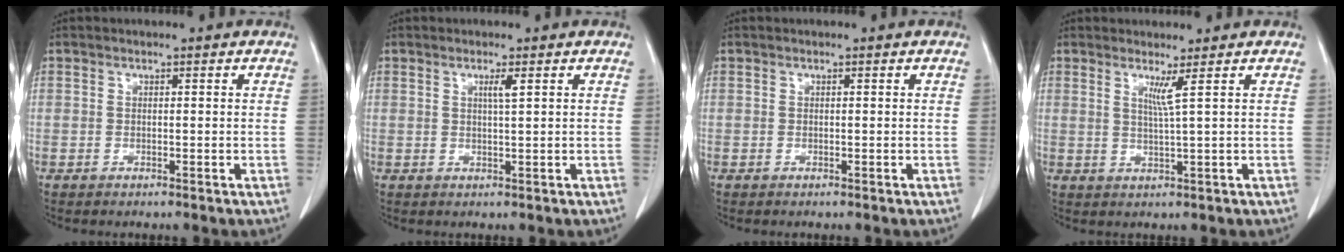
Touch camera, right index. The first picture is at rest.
{"total": 1.6, "force": [0.7, -0.2, 1.4], "torque": [-0.027, -0.003, 0.012]}
{"total": 0.0}
{"total": 2.3, "force": [1.1, -1.0, 1.7], "torque": [-0.036, -0.015, 0.026]}